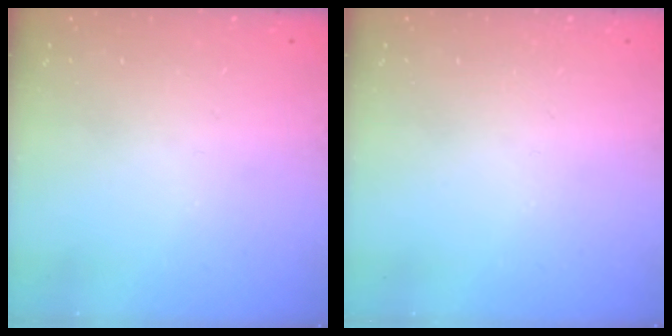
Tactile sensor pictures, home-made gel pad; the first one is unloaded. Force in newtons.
{"total": 0.0}